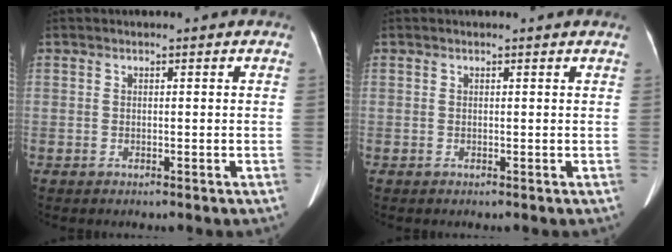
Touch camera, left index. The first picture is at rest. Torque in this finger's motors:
{"motor_torque": [0.07, 0.00, -0.06, -0.01]}